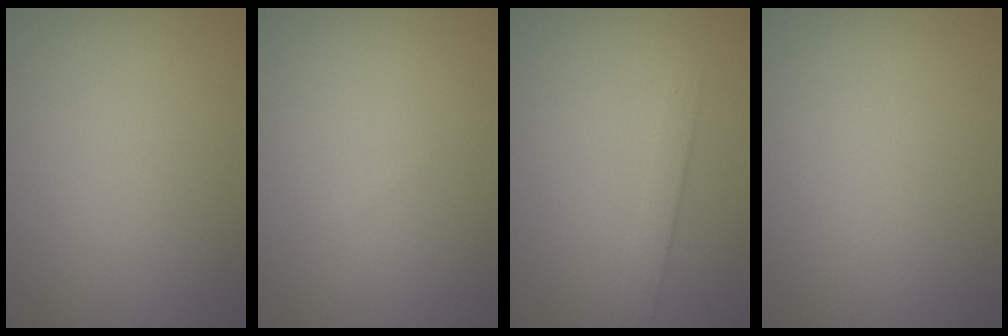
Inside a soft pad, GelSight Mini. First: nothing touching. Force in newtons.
{"total": 0.0}
{"total": 1.9, "press": 1.9, "slide": 0.1}
{"total": 0.0}